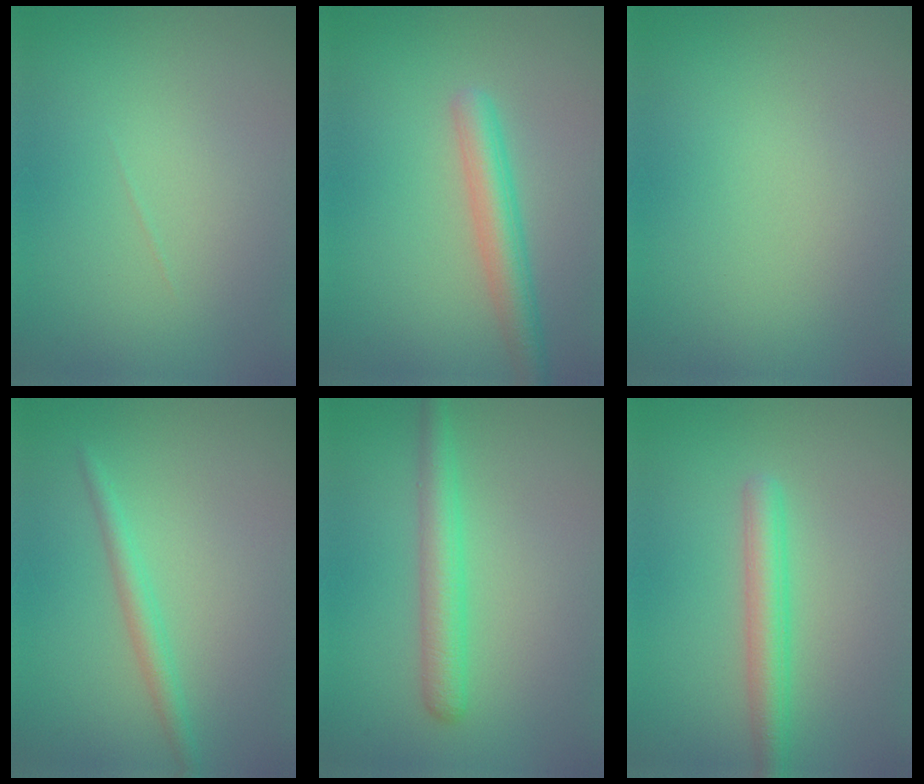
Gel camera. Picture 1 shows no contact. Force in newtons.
{"total": 3.6, "press": 3.6, "slide": 0.1}
{"total": 0.0}
{"total": 2.0, "press": 2.0, "slide": 0.1}
{"total": 3.3, "press": 3.3, "slide": 0.1}
{"total": 3.3, "press": 3.3, "slide": 0.0}